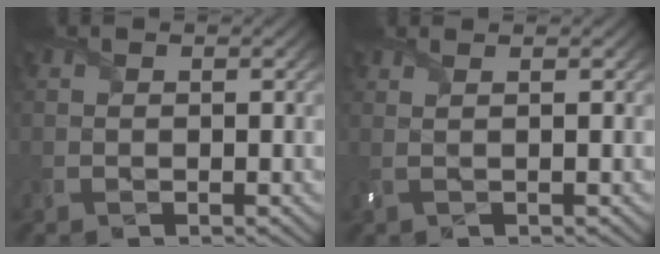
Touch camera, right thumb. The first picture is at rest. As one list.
[{"total": 1.7, "force": [0.6, 0.2, 1.5], "torque": [-0.033, 0.002, 0.005]}]